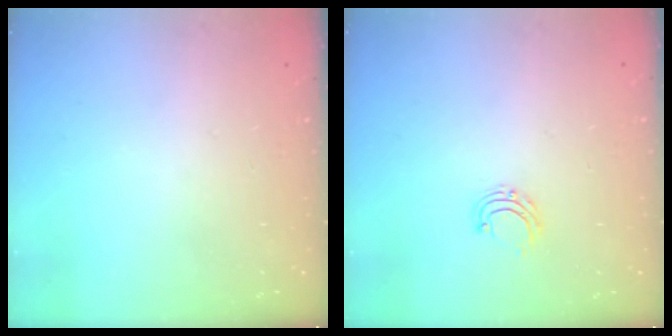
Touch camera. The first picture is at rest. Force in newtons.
{"total": 6.5, "press": 6.5, "slide": 0.4}